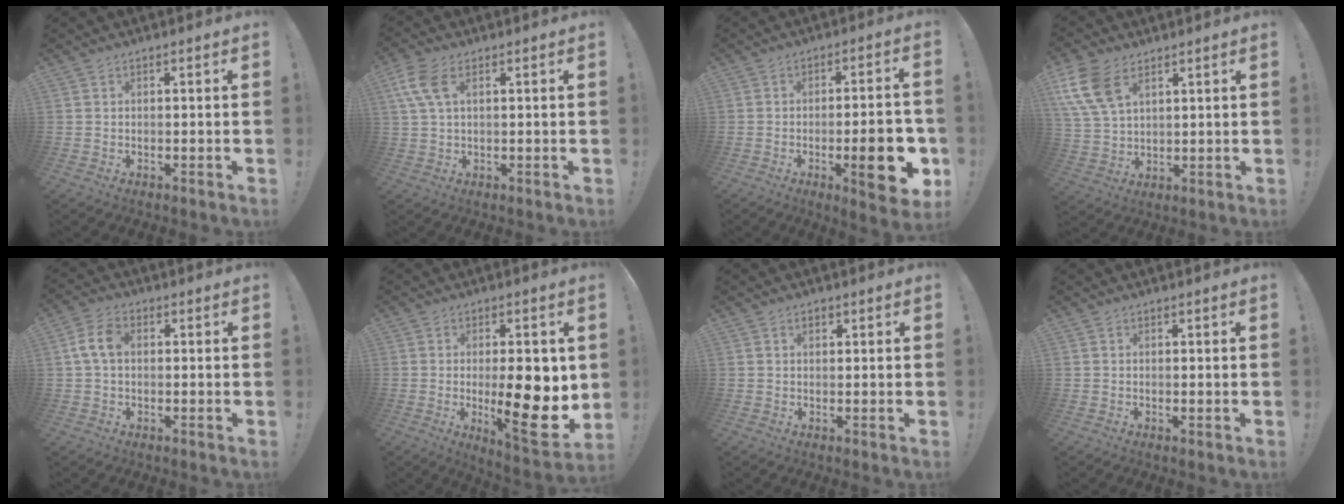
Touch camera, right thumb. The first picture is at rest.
{"total": 7.7, "force": [2.6, 4.3, 5.9], "torque": [-0.135, 0.004, 0.051]}
{"total": 14.3, "force": [-4.2, 3.9, 13.1], "torque": [-0.146, -0.002, -0.057]}
{"total": 12.6, "force": [6.3, 7.9, 7.6], "torque": [-0.161, -0.020, 0.124]}
{"total": 7.4, "force": [0.8, 4.7, 5.6], "torque": [-0.108, 0.010, 0.015]}
{"total": 16.8, "force": [-0.4, 4.5, 16.2], "torque": [-0.217, -0.025, 0.000]}
{"total": 1.6, "force": [0.8, 1.0, 1.0], "torque": [-0.006, -0.001, 0.012]}
{"total": 0.0}